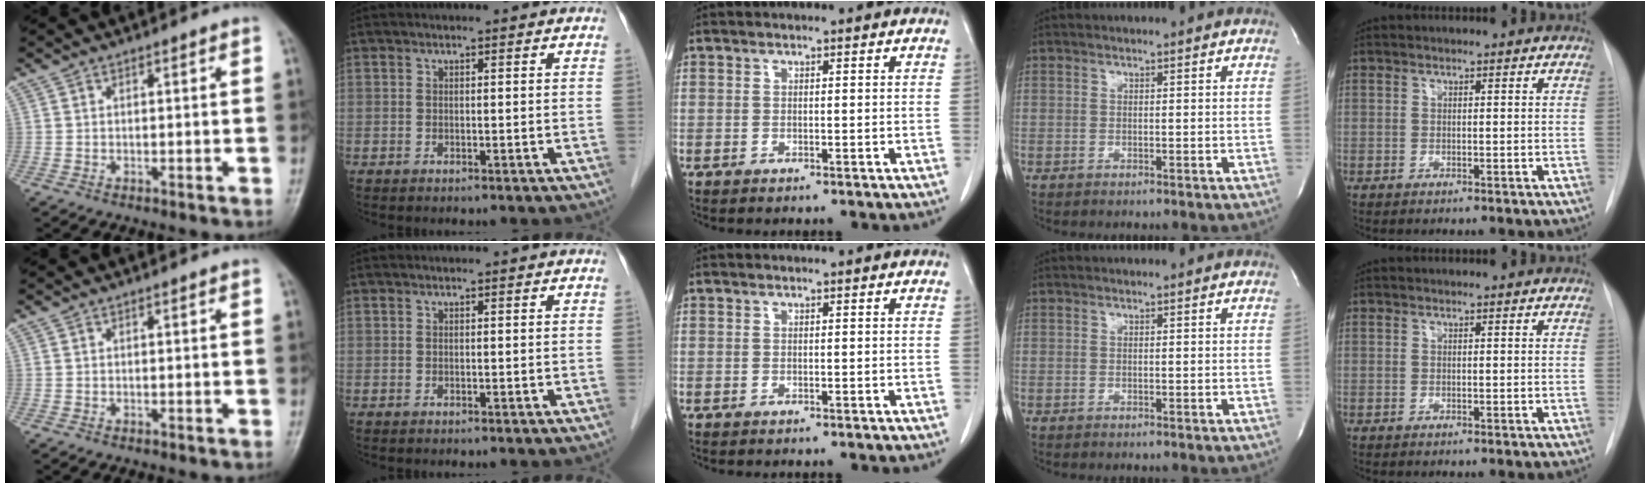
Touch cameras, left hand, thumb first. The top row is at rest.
{}